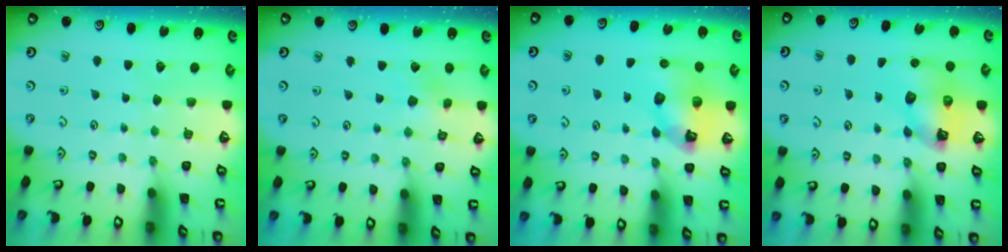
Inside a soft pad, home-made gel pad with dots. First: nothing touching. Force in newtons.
{"total": 3.2, "press": 3.2, "slide": 0.5}
{"total": 9.6, "press": 9.6, "slide": 0.4}
{"total": 8.8, "press": 8.8, "slide": 1.2}